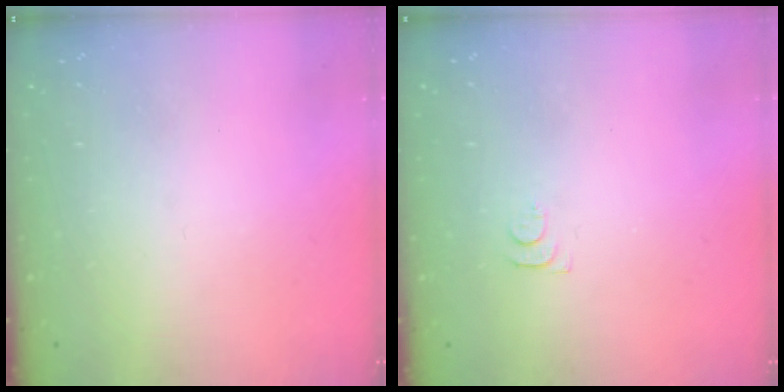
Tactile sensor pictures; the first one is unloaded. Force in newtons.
{"total": 4.2, "press": 4.1, "slide": 0.7}